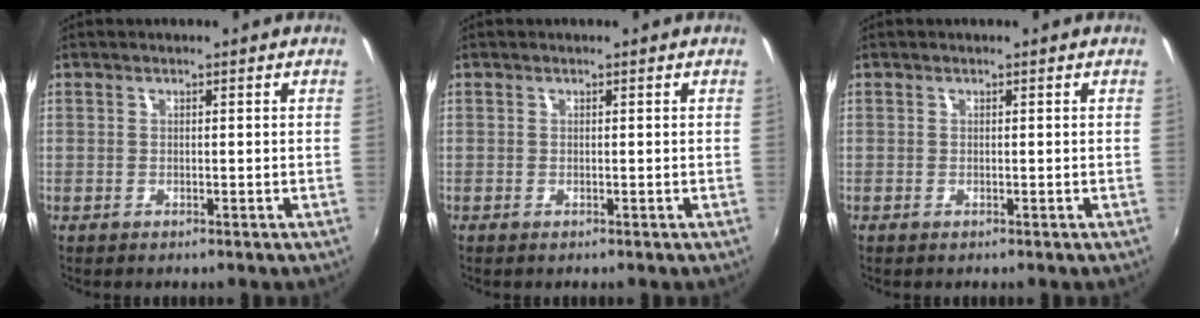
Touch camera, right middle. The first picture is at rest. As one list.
[{"total": 0.0}, {"total": 0.0}]